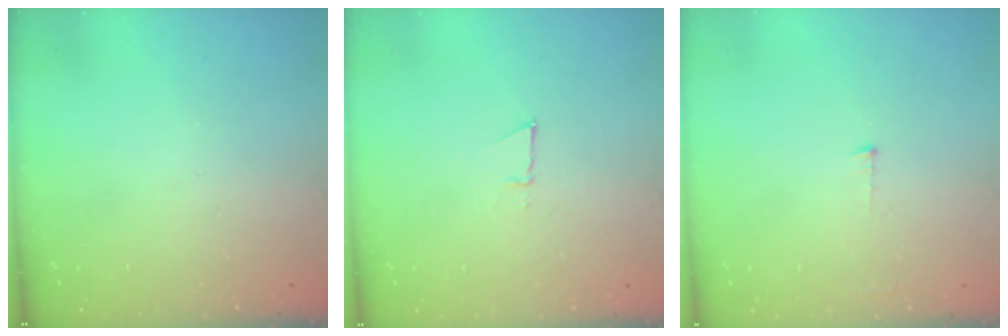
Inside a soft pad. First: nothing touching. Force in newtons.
{"total": 3.1, "press": 3.1, "slide": 0.7}
{"total": 3.0, "press": 3.0, "slide": 0.3}